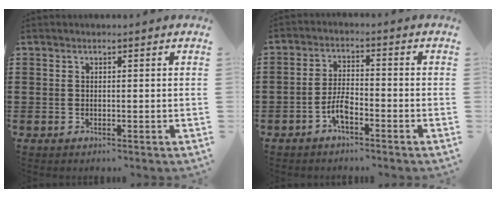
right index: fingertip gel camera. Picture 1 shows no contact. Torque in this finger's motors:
{"motor_torque": [2.14, 0.00, 0.34, 0.08]}